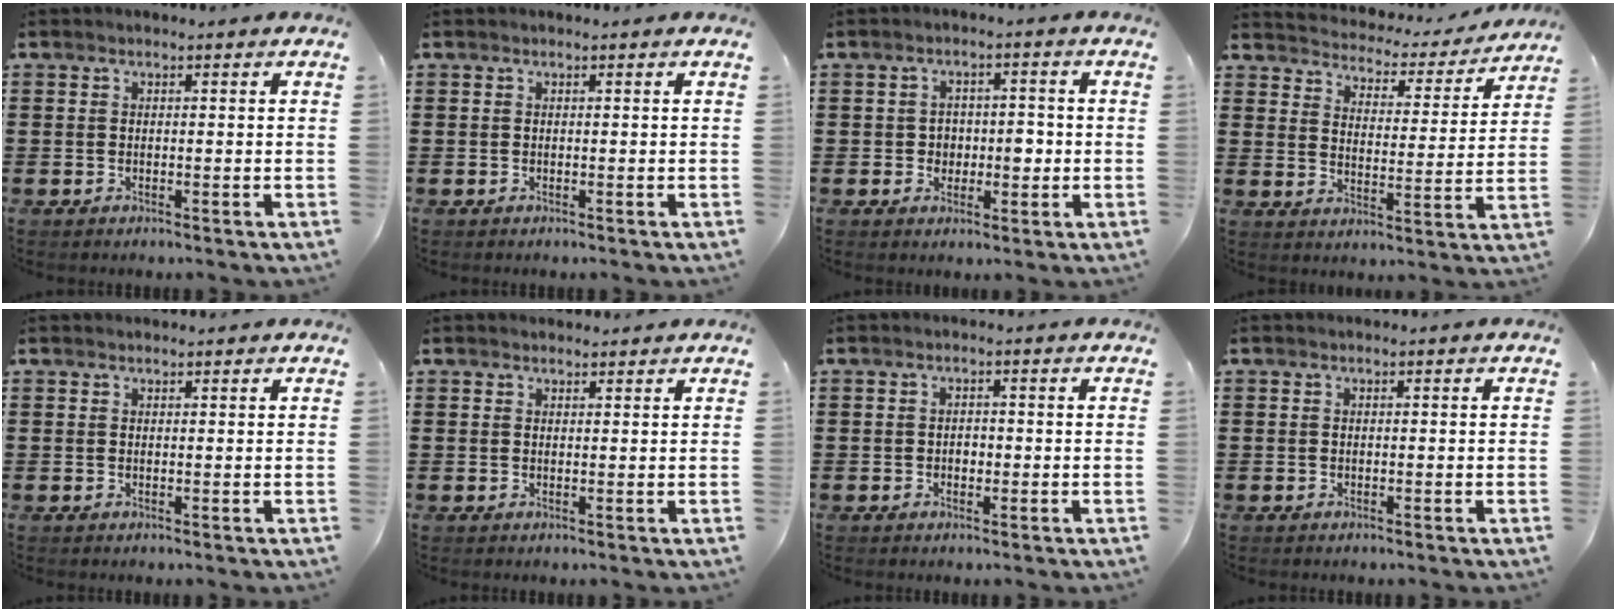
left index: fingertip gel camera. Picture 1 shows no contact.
{"total": 0.0}
{"total": 3.3, "force": [-0.4, 2.7, 1.9], "torque": [-0.038, 0.003, -0.015]}
{"total": 3.1, "force": [3.0, 0.4, -0.2], "torque": [-0.020, -0.031, 0.043]}
{"total": 0.6, "force": [0.6, 0.1, 0.0], "torque": [-0.002, 0.001, 0.012]}
{"total": 2.0, "force": [2.0, 0.6, 0.0], "torque": [-0.005, 0.001, 0.039]}
{"total": 1.1, "force": [-0.1, 0.8, 0.8], "torque": [-0.017, 0.004, -0.003]}
{"total": 0.0}